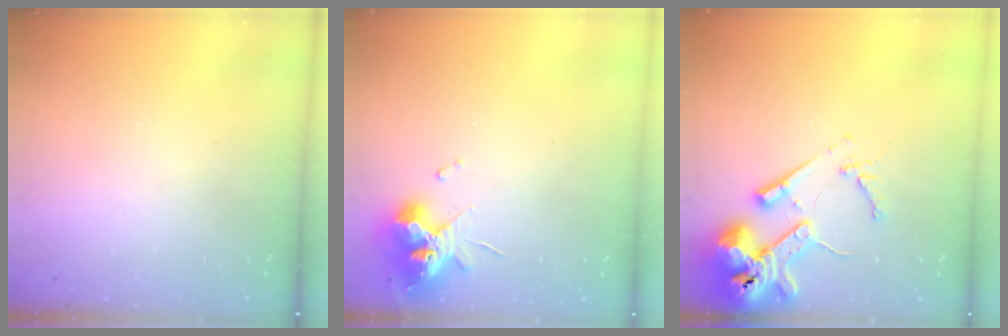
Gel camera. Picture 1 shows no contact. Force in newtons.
{"total": 10.8, "press": 10.7, "slide": 1.4}
{"total": 16.2, "press": 16.0, "slide": 2.3}